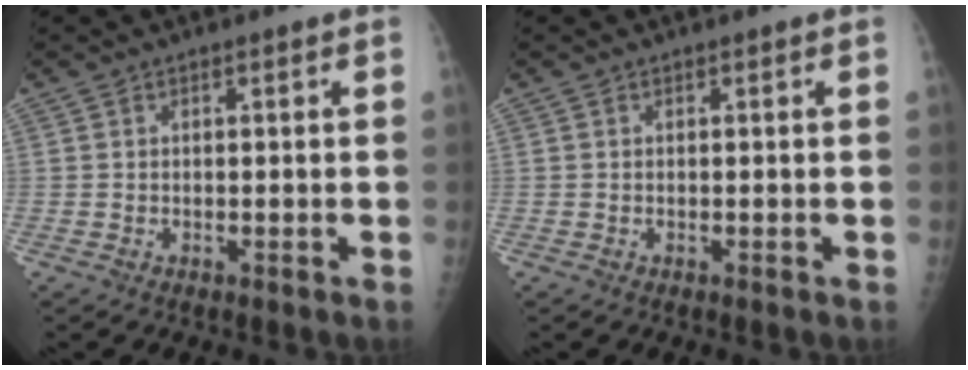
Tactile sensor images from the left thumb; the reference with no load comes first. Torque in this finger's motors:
{"motor_torque": [0.02, 0.01, -0.03, -0.03, 0.00]}